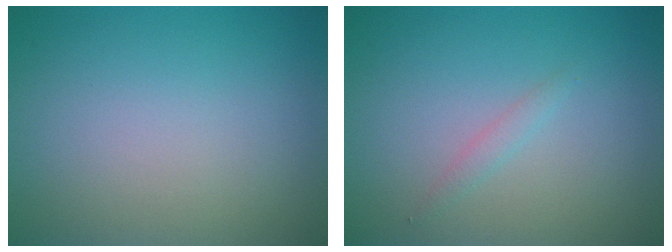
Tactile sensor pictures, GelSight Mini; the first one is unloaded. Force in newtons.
{"total": 0.9, "press": 0.9, "slide": 0.1}